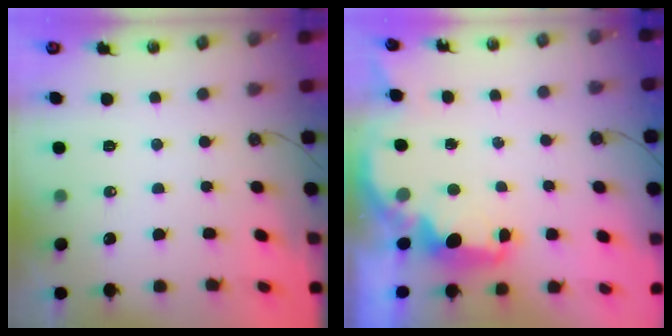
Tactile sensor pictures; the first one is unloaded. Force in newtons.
{"total": 2.6, "press": 2.5, "slide": 0.8}